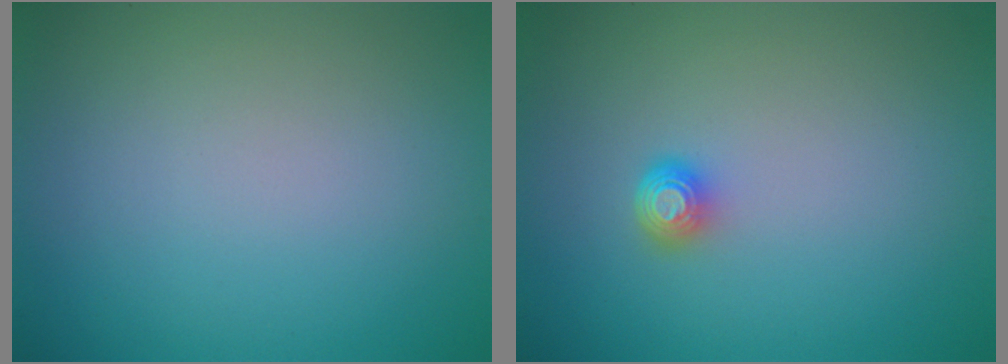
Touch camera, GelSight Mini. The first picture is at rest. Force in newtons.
{"total": 1.5, "press": 1.1, "slide": 1.1}